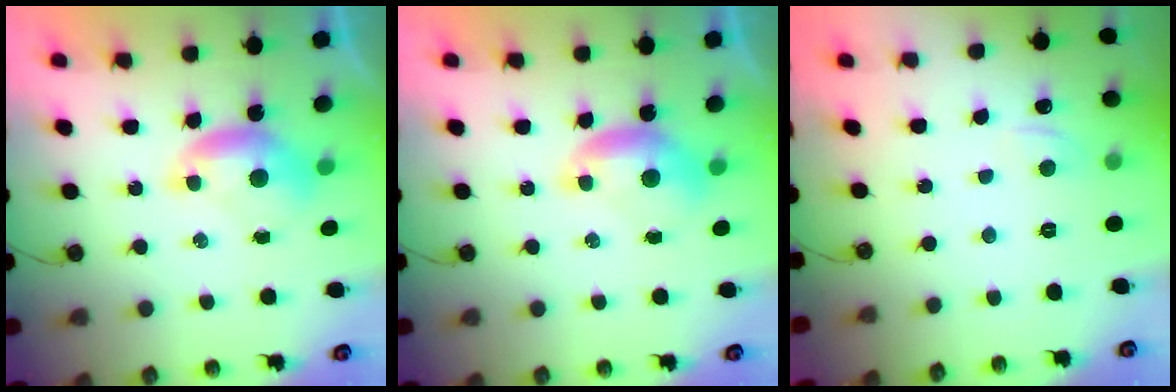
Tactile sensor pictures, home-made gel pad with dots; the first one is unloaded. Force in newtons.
{"total": 0.0}
{"total": 2.0, "press": 2.0, "slide": 0.2}